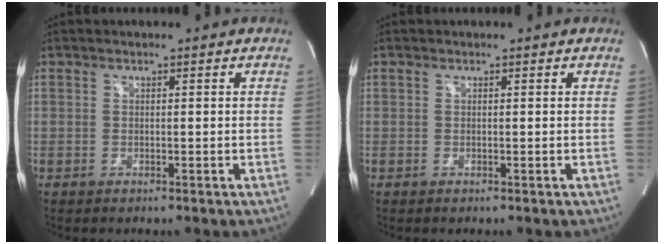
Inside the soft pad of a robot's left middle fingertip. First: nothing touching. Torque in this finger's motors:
{"motor_torque": [0.01, 0.01, 0.03, 0.01]}